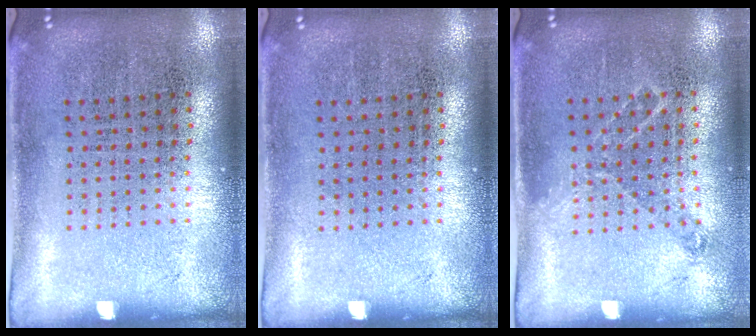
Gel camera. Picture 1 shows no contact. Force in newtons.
{"total": 0.0}
{"total": 1.0, "press": 0.9, "slide": 0.3}